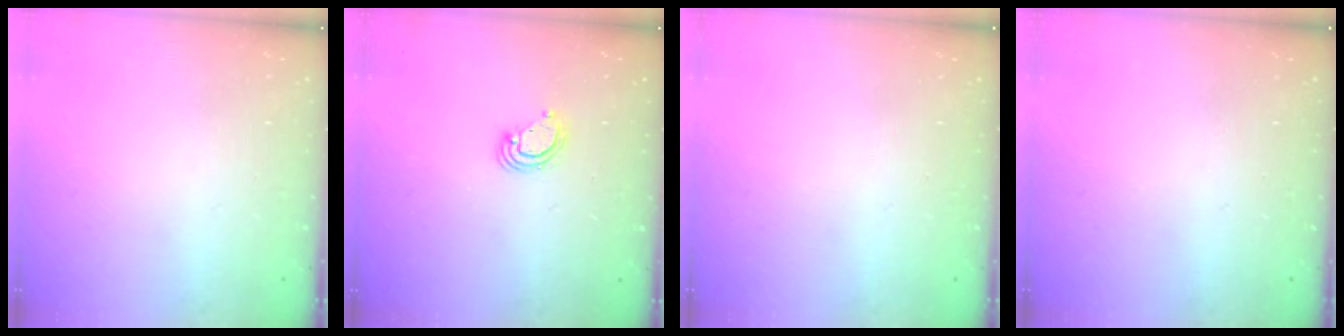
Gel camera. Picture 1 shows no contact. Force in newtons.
{"total": 3.9, "press": 3.9, "slide": 0.1}
{"total": 0.0}
{"total": 0.0}